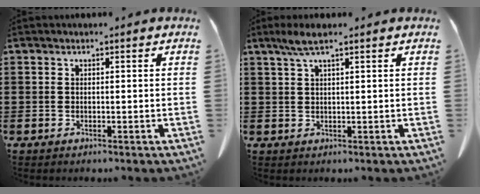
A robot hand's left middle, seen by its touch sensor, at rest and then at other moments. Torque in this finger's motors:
{"motor_torque": [0.25, -0.15, 0.07, 0.03]}